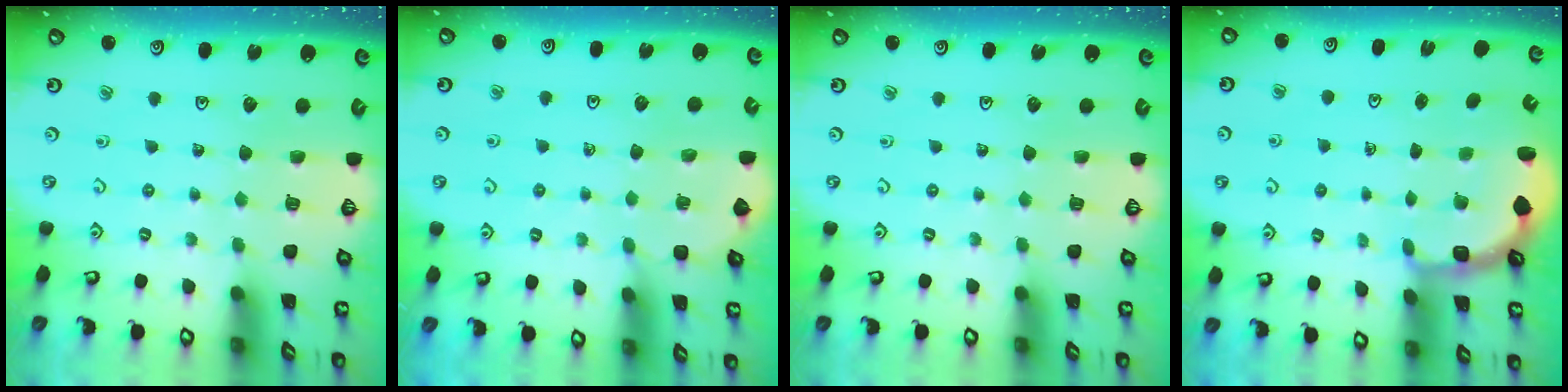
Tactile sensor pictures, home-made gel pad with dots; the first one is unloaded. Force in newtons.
{"total": 1.6, "press": 1.5, "slide": 0.2}
{"total": 0.0}
{"total": 3.0, "press": 2.0, "slide": 2.3}